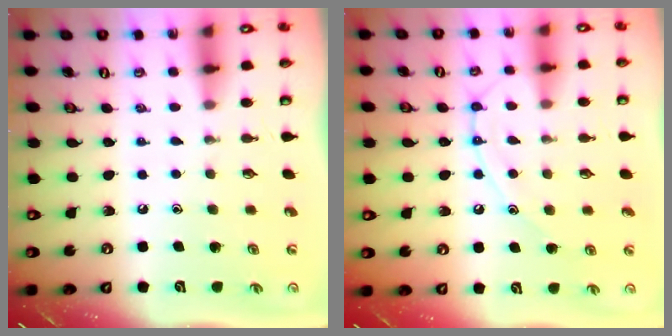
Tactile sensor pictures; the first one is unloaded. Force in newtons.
{"total": 10.5, "press": 10.5, "slide": 0.8}